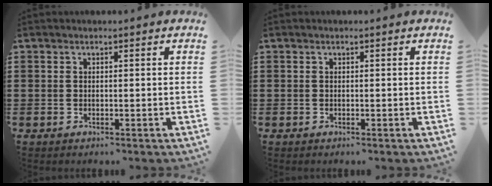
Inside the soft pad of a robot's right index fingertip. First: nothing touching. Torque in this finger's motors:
{"motor_torque": [0.64, 0.50, 0.05, 0.01]}